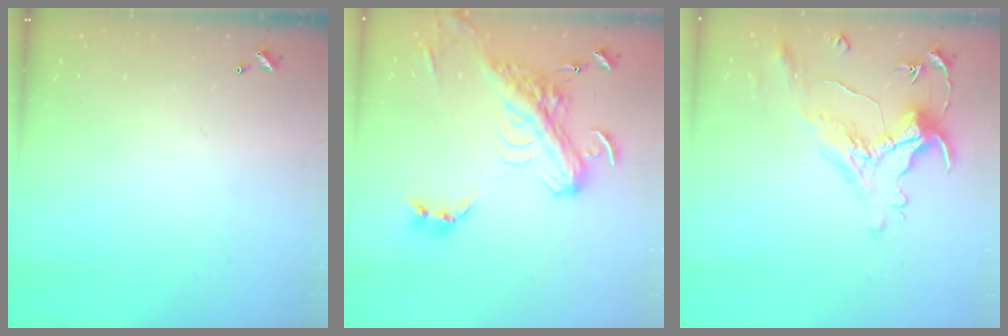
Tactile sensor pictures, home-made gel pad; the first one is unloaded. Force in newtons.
{"total": 9.5, "press": 9.3, "slide": 2.2}
{"total": 0.9, "press": 0.2, "slide": 0.9}